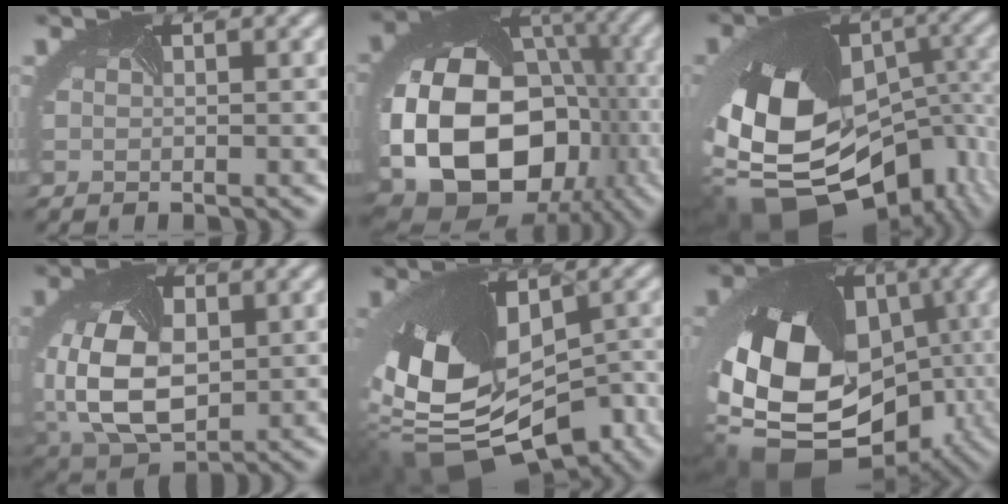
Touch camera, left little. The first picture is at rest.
{"total": 17.6, "force": [-3.4, 13.5, 10.7], "torque": [-0.216, -0.044, -0.028]}
{"total": 18.1, "force": [-6.5, 11.7, 12.1], "torque": [-0.245, -0.041, -0.078]}
{"total": 8.9, "force": [-0.5, 6.1, 6.5], "torque": [-0.173, -0.015, -0.001]}
{"total": 15.0, "force": [-5.1, 8.9, 10.9], "torque": [-0.235, -0.044, -0.057]}
{"total": 17.4, "force": [-3.7, 12.5, 11.5], "torque": [-0.223, -0.026, -0.044]}